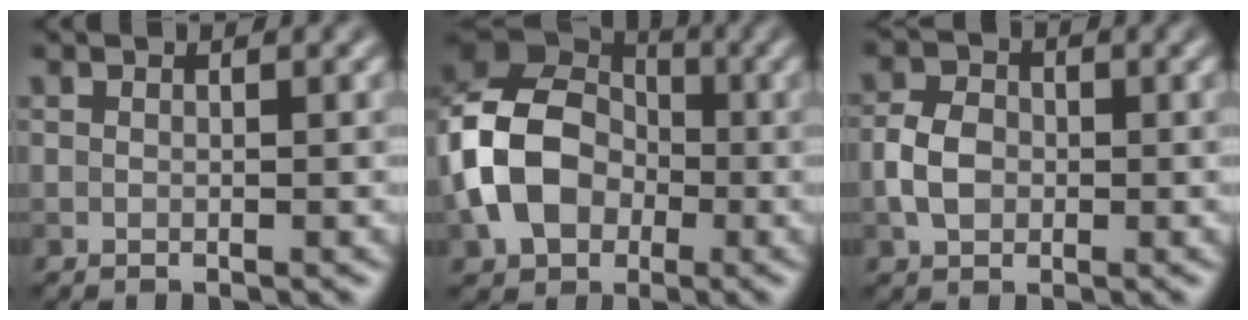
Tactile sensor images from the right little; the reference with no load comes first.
{"total": 10.6, "force": [-1.9, 8.1, 6.6], "torque": [-0.142, -0.007, -0.046]}
{"total": 3.2, "force": [-0.4, 2.4, 2.1], "torque": [-0.045, 0.004, -0.014]}